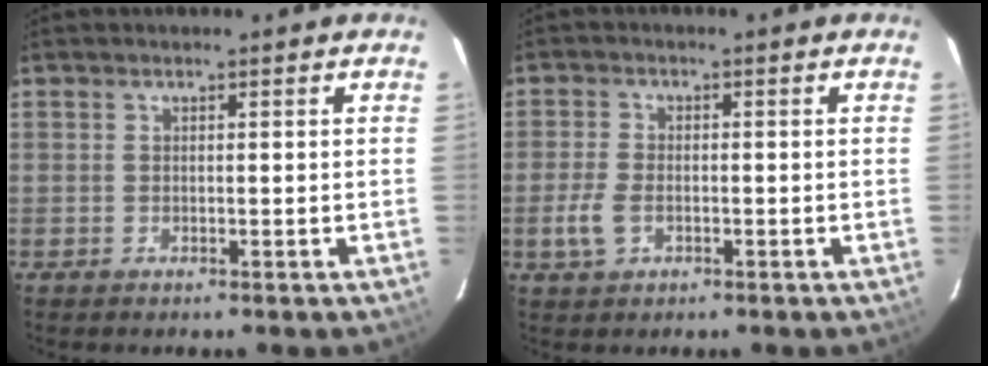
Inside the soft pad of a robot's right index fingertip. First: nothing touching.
{"total": 4.5, "force": [-1.6, 2.7, 3.3], "torque": [-0.083, -0.001, -0.029]}